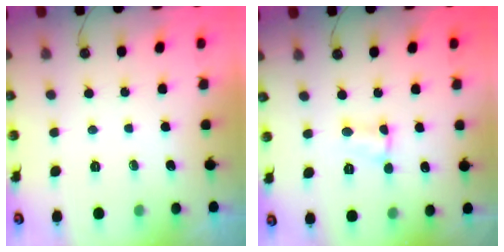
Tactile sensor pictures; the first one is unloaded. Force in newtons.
{"total": 2.0, "press": 2.0, "slide": 0.3}